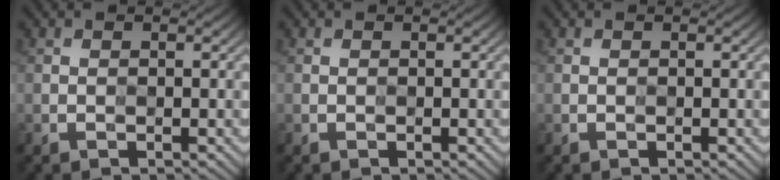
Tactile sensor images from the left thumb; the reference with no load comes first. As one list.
[{"total": 0.0}, {"total": 0.0}]